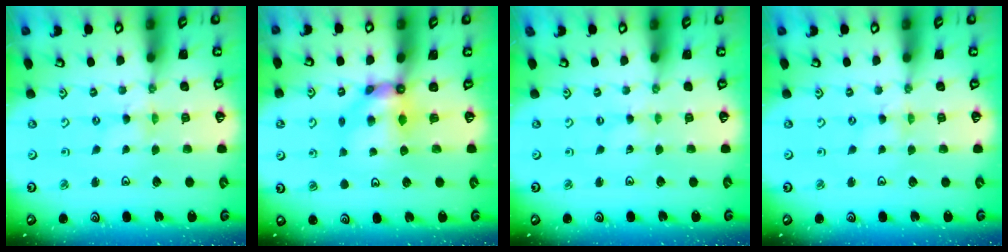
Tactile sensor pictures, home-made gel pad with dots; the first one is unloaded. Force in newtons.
{"total": 7.8, "press": 7.8, "slide": 0.5}
{"total": 0.0}
{"total": 0.0}